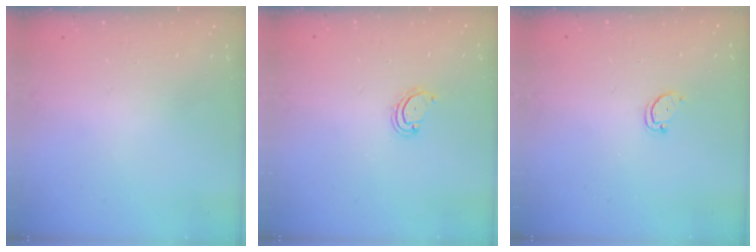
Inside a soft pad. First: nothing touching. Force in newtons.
{"total": 2.8, "press": 2.8, "slide": 0.2}
{"total": 2.3, "press": 2.3, "slide": 0.4}